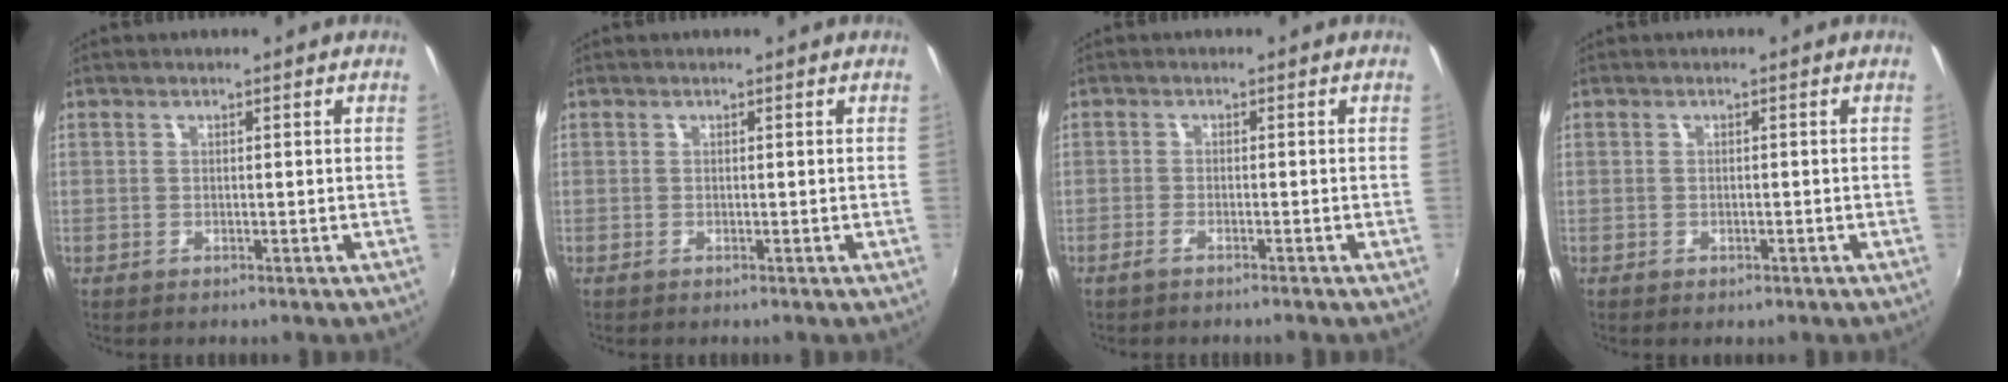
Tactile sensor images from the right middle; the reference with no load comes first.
{"total": 0.0}
{"total": 1.9, "force": [-1.6, 0.1, 1.0], "torque": [-0.029, -0.001, -0.034]}
{"total": 1.2, "force": [-0.7, 0.8, 0.5], "torque": [-0.010, -0.003, -0.010]}